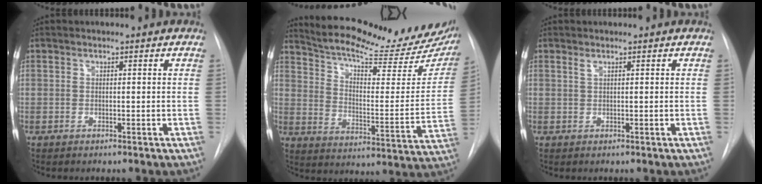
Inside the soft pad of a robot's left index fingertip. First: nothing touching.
{"total": 25.1, "force": [21.5, 4.9, 12.2], "torque": [-0.188, -0.052, 0.278]}
{"total": 0.6, "force": [0.4, 0.0, 0.5], "torque": [-0.015, 0.004, 0.010]}